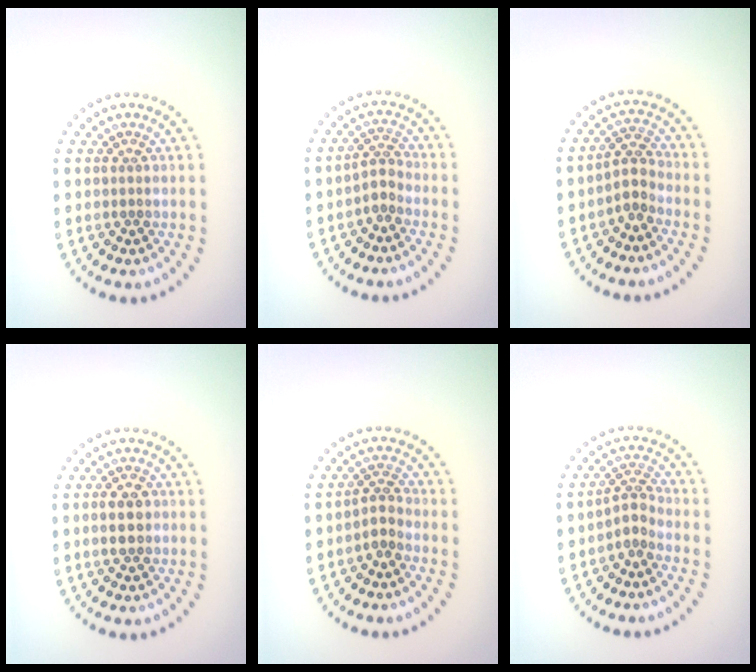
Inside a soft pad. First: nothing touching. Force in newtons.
{"total": 1.8, "press": 1.2, "slide": 1.3}
{"total": 2.1, "press": 1.6, "slide": 1.4}
{"total": 2.4, "press": 2.4, "slide": 0.1}
{"total": 1.9, "press": 1.4, "slide": 1.2}
{"total": 2.2, "press": 1.6, "slide": 1.6}